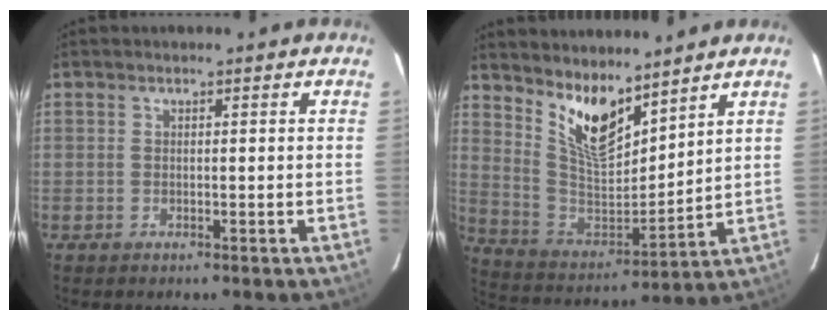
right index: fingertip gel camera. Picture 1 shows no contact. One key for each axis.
{"total": 12.3, "fx": 8.9, "fy": 4.0, "fz": 7.5, "tx": -0.145, "ty": -0.015, "tz": 0.177}